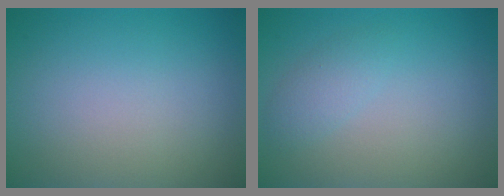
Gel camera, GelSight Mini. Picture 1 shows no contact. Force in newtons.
{"total": 1.6, "press": 1.6, "slide": 0.0}